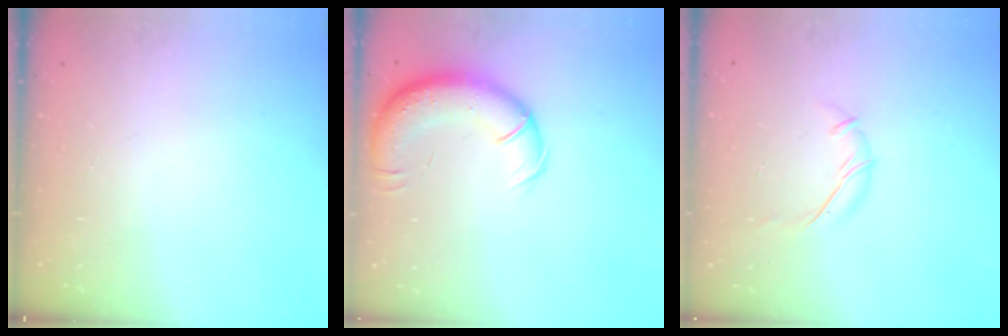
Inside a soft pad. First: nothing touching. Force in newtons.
{"total": 13.8, "press": 13.3, "slide": 3.7}
{"total": 7.7, "press": 7.6, "slide": 0.8}